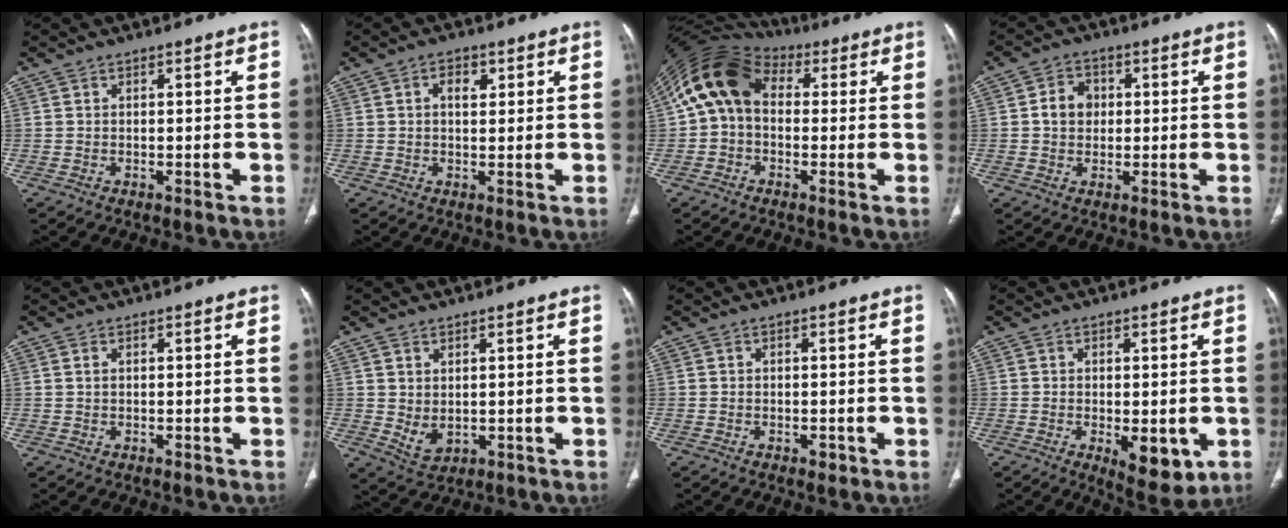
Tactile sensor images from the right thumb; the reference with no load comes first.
{"total": 3.5, "force": [1.2, 2.1, 2.5], "torque": [-0.033, 0.000, 0.019]}
{"total": 12.3, "force": [1.6, 9.0, 8.2], "torque": [-0.144, 0.038, 0.015]}
{"total": 5.3, "force": [0.5, 4.4, 2.9], "torque": [-0.033, 0.010, 0.004]}
{"total": 1.0, "force": [0.4, 0.5, 0.7], "torque": [-0.017, 0.003, 0.009]}
{"total": 3.7, "force": [0.3, 2.5, 2.8], "torque": [-0.049, -0.010, 0.022]}
{"total": 1.2, "force": [-0.6, 0.8, 0.8], "torque": [-0.007, 0.000, -0.007]}
{"total": 8.2, "force": [-2.3, 3.7, 6.9], "torque": [-0.082, -0.012, -0.022]}